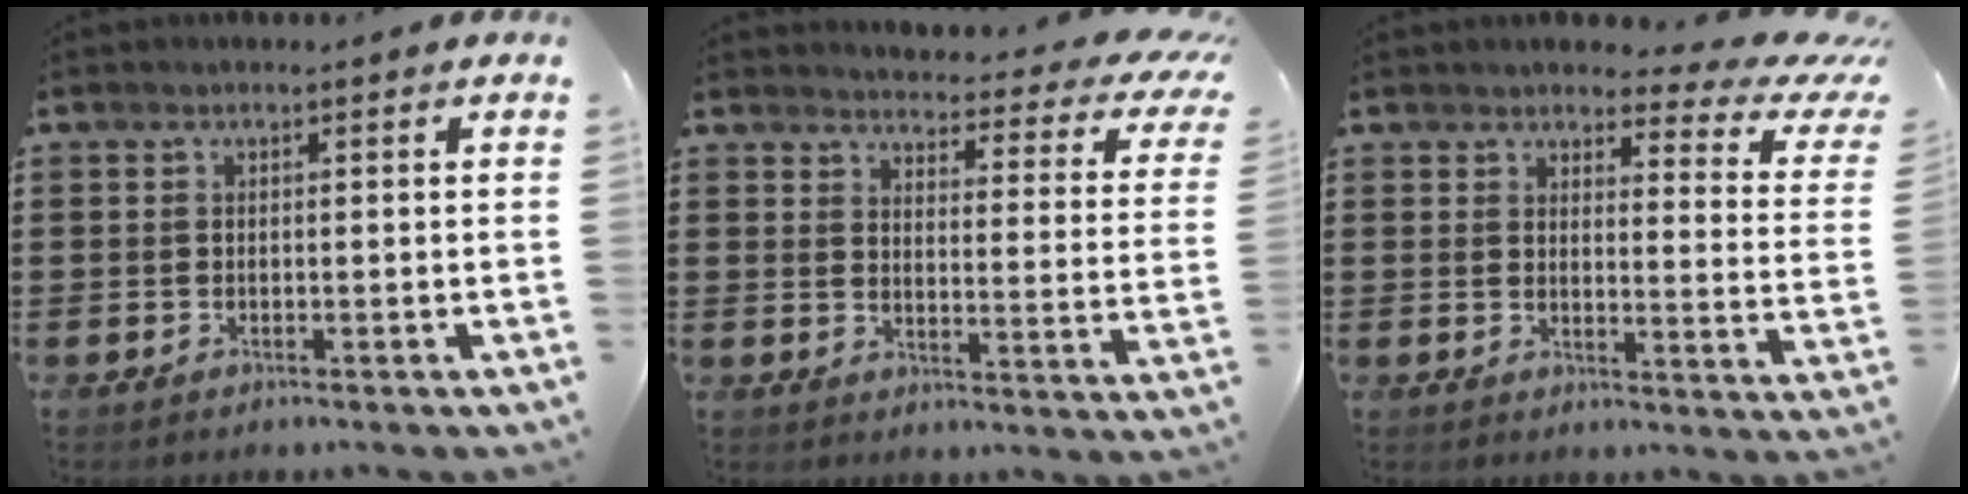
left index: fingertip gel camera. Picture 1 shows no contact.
{"total": 3.8, "force": [3.4, 0.3, 1.7], "torque": [-0.038, -0.037, 0.048]}
{"total": 4.6, "force": [3.9, 1.1, 2.3], "torque": [-0.040, -0.029, 0.060]}